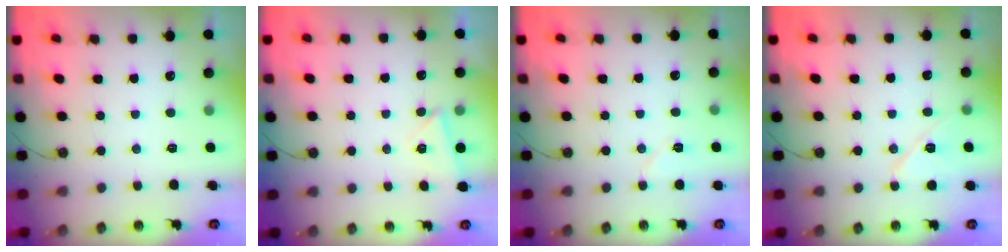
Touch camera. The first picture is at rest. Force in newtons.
{"total": 3.5, "press": 2.6, "slide": 2.3}
{"total": 5.7, "press": 5.1, "slide": 2.5}
{"total": 8.6, "press": 8.5, "slide": 0.9}